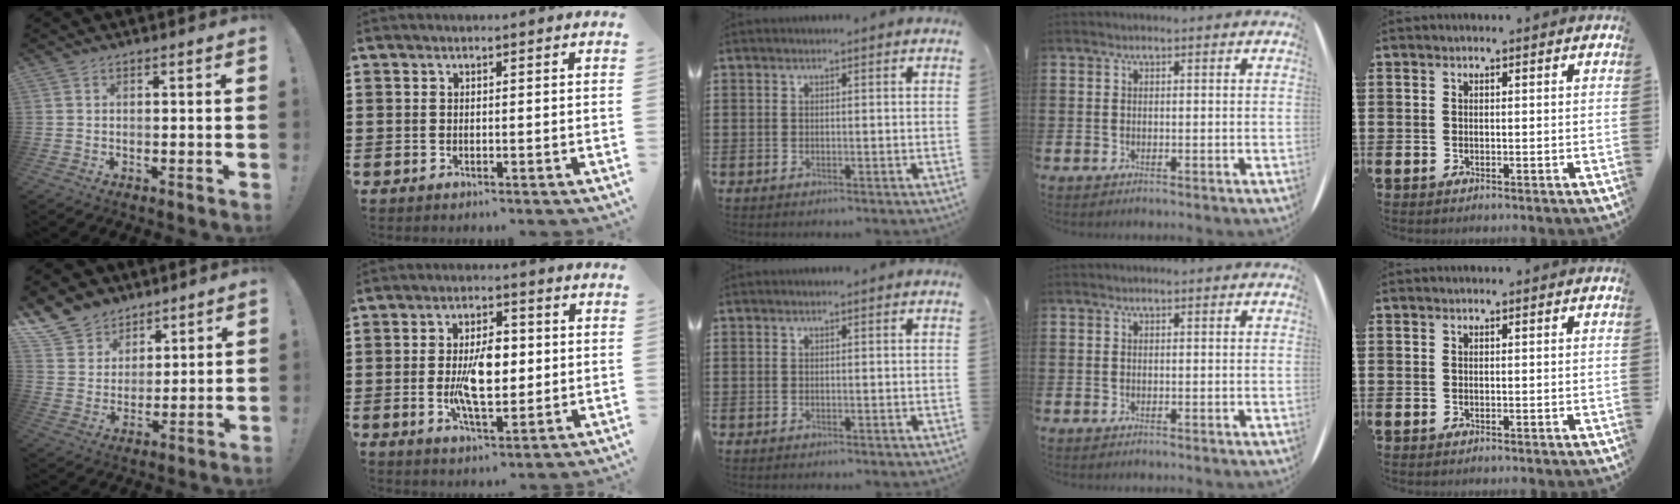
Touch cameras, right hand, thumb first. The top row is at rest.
{"thumb": {"total": 11.0, "force": [7.8, 7.5, 1.7], "torque": [-0.043, -0.060, 0.158]}, "index": {"total": 8.2, "force": [-0.3, 3.7, 7.3], "torque": [-0.142, -0.001, -0.013]}}